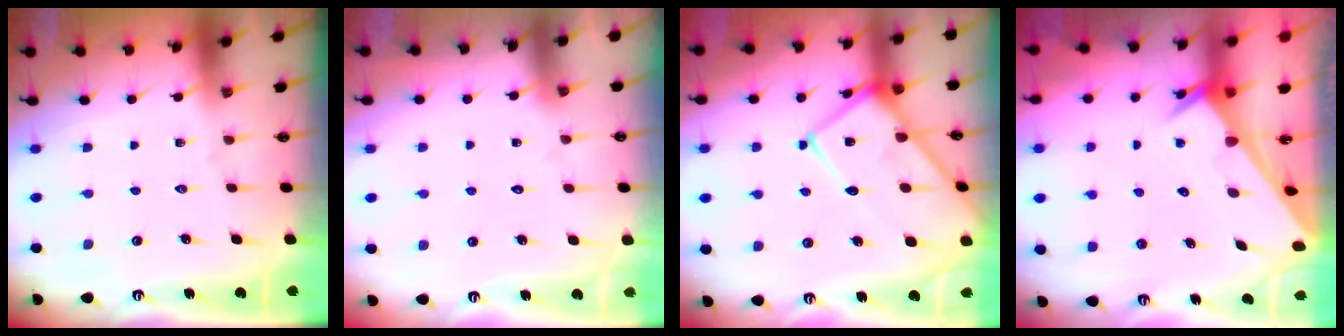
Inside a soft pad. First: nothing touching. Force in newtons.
{"total": 2.1, "press": 2.1, "slide": 0.0}
{"total": 14.1, "press": 14.0, "slide": 1.5}
{"total": 3.4, "press": 3.4, "slide": 0.4}